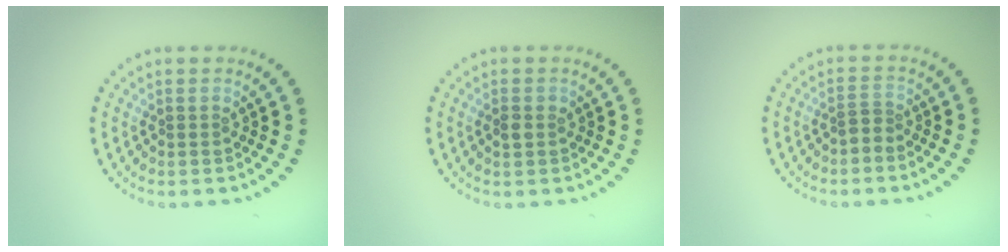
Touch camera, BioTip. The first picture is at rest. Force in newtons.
{"total": 1.0, "press": 1.0, "slide": 0.2}
{"total": 1.1, "press": 0.7, "slide": 0.9}